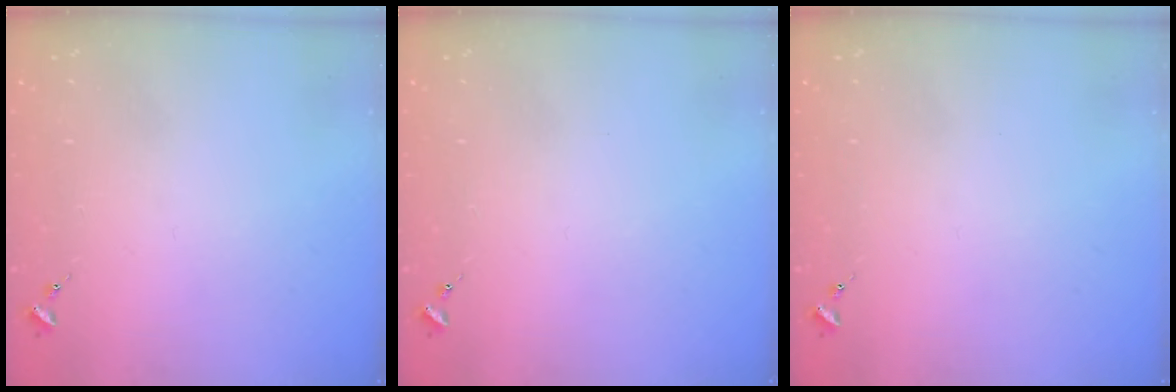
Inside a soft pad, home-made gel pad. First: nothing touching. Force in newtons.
{"total": 0.0}
{"total": 0.0}